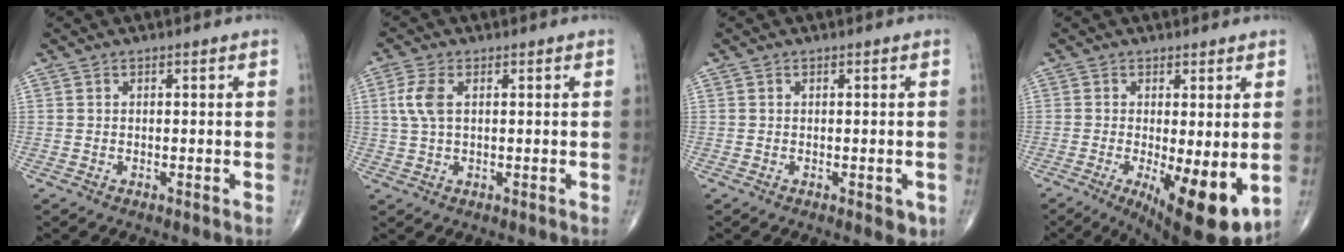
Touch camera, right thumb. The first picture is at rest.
{"total": 4.8, "force": [1.1, 2.5, 4.0], "torque": [-0.104, 0.010, 0.021]}
{"total": 2.2, "force": [-0.7, 1.1, 1.8], "torque": [-0.007, -0.001, -0.008]}
{"total": 12.3, "force": [-2.8, 3.7, 11.4], "torque": [-0.164, -0.028, -0.031]}